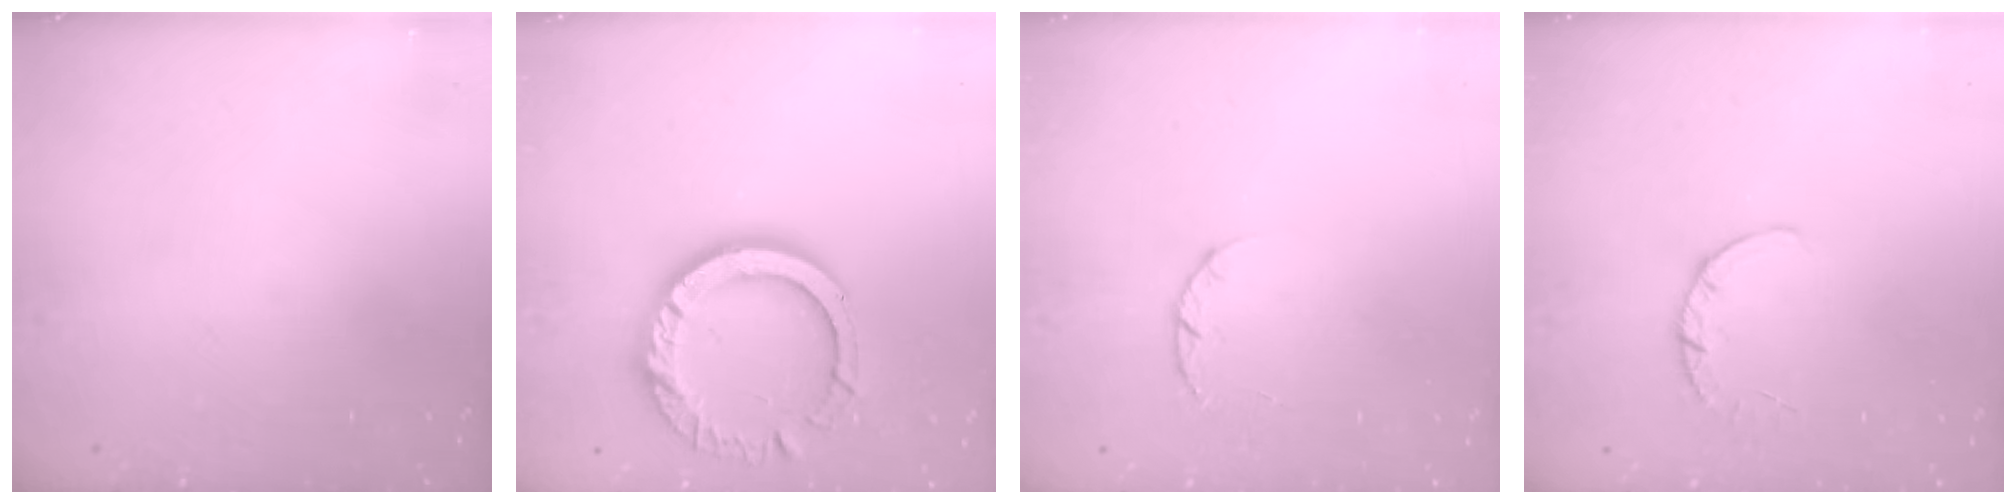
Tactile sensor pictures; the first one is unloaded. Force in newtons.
{"total": 15.6, "press": 15.5, "slide": 1.4}
{"total": 1.4, "press": 1.3, "slide": 0.3}
{"total": 2.7, "press": 2.7, "slide": 0.4}